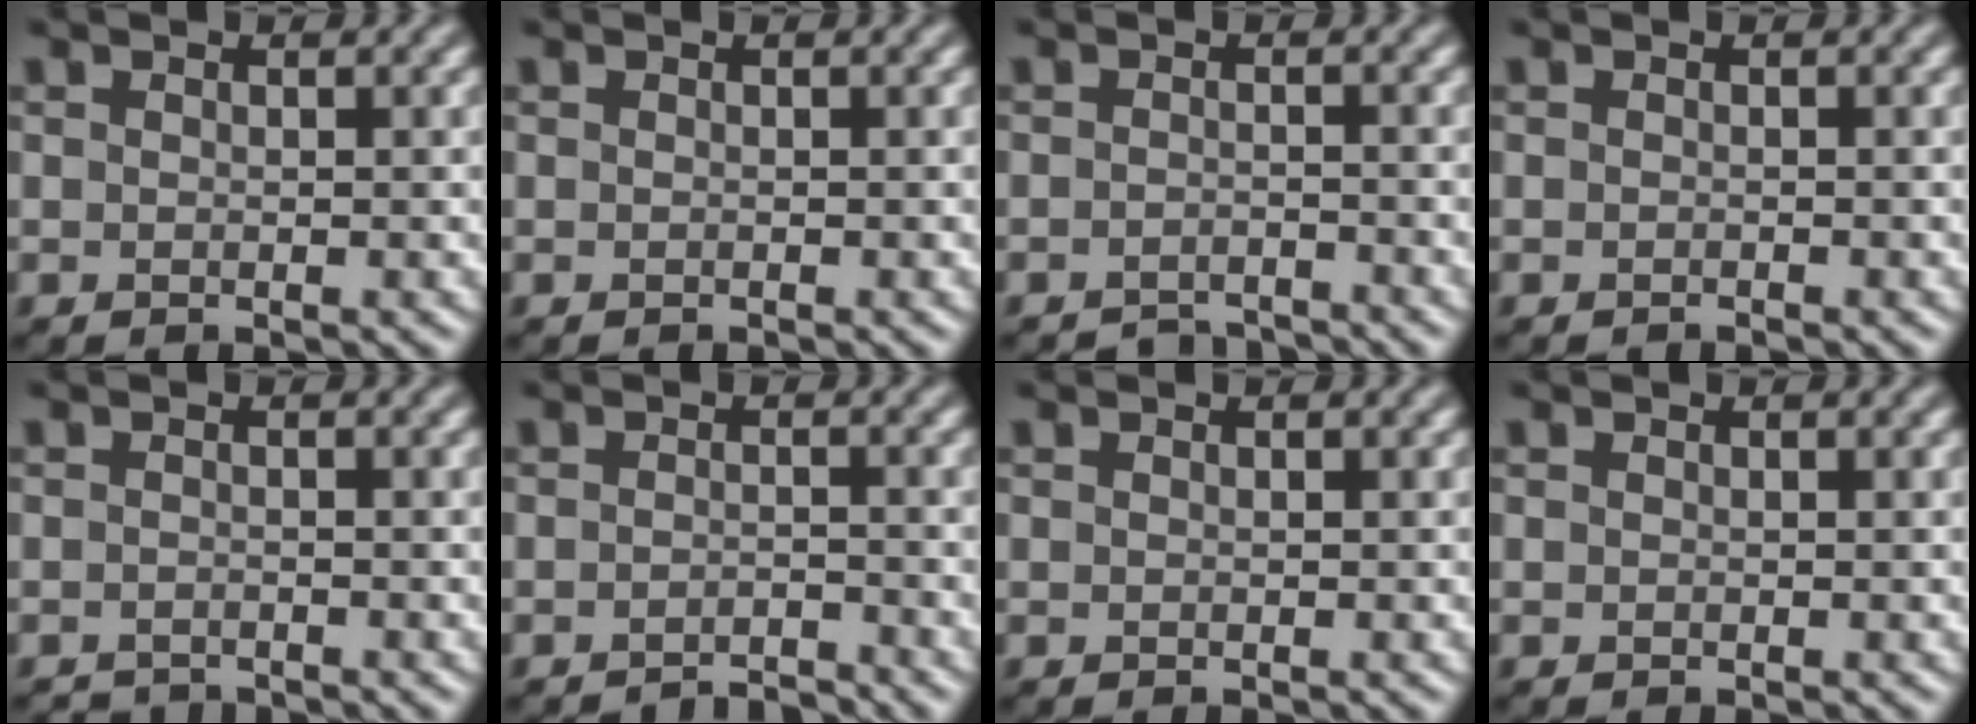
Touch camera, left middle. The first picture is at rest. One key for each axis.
{"total": 0.0}
{"total": 2.4, "fx": -2.4, "fy": 0.2, "fz": 0.2, "tx": 0.004, "ty": 0.004, "tz": -0.040}
{"total": 0.5, "fx": -0.5, "fy": 0.0, "fz": 0.1, "tx": 0.000, "ty": 0.002, "tz": -0.009}
{"total": 1.6, "fx": -1.6, "fy": 0.1, "fz": 0.0, "tx": 0.007, "ty": -0.003, "tz": -0.026}
{"total": 2.1, "fx": -2.1, "fy": 0.1, "fz": 0.4, "tx": 0.002, "ty": 0.004, "tz": -0.035}
{"total": 0.0}
{"total": 0.0}